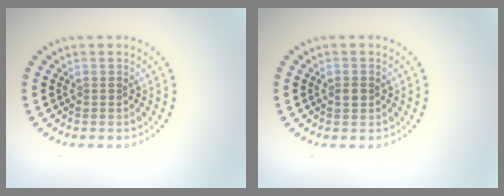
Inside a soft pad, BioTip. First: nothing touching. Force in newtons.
{"total": 1.0, "press": 1.0, "slide": 0.0}